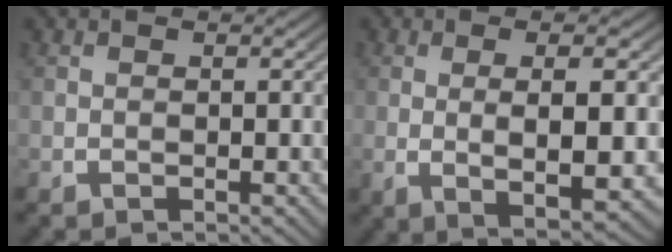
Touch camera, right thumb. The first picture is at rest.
{"total": 6.0, "force": [-0.1, 2.1, 5.6], "torque": [-0.117, -0.019, 0.013]}